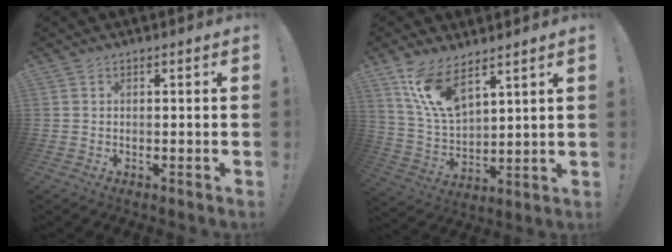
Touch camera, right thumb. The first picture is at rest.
{"total": 13.1, "force": [9.1, 5.4, 7.6], "torque": [-0.170, -0.045, 0.175]}